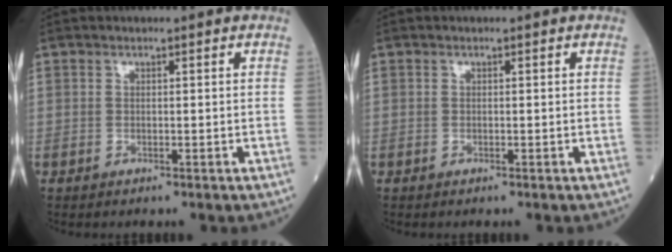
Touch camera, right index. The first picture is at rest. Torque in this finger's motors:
{"motor_torque": [0.00, 0.00, -0.03, -0.01]}